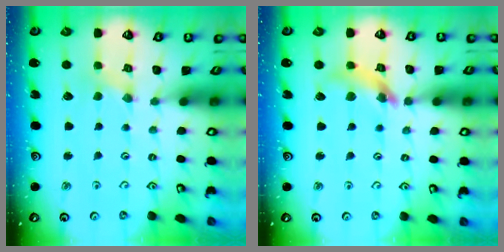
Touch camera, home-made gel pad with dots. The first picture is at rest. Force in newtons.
{"total": 12.1, "press": 12.0, "slide": 1.5}